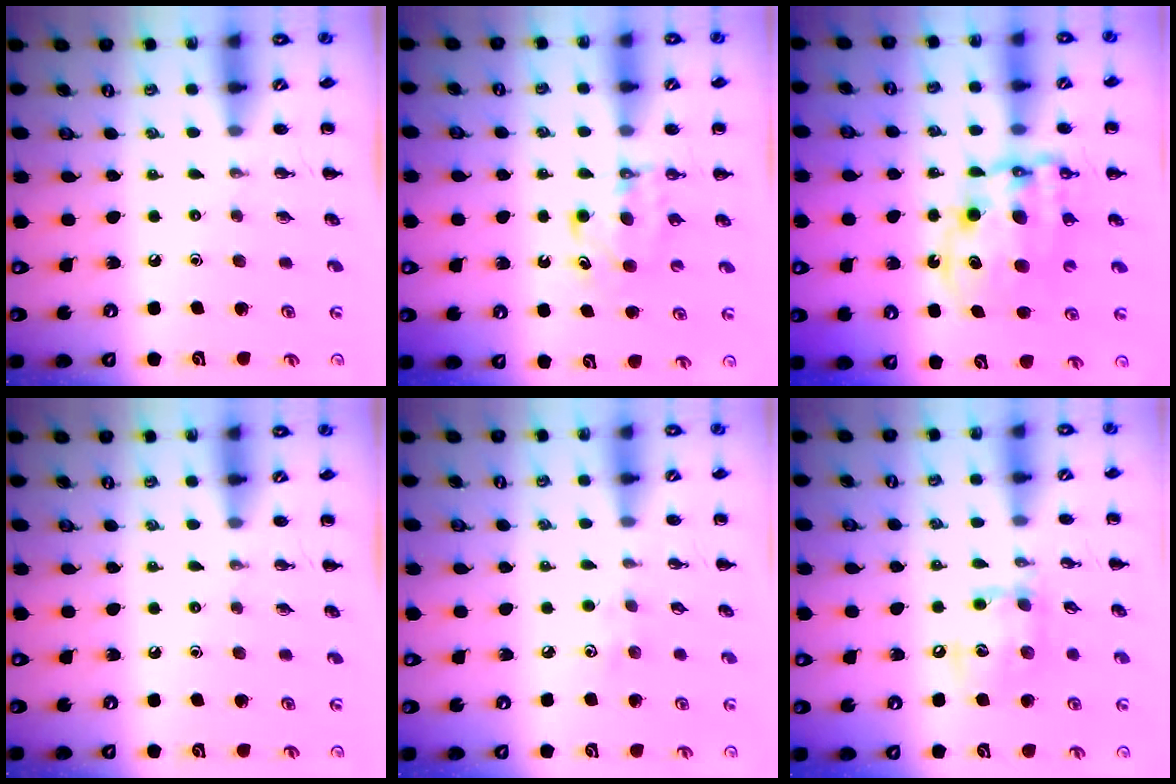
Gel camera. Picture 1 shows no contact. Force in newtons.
{"total": 5.2, "press": 5.2, "slide": 0.6}
{"total": 13.1, "press": 12.8, "slide": 2.9}
{"total": 0.0}
{"total": 2.9, "press": 2.9, "slide": 0.6}
{"total": 11.9, "press": 11.7, "slide": 1.9}